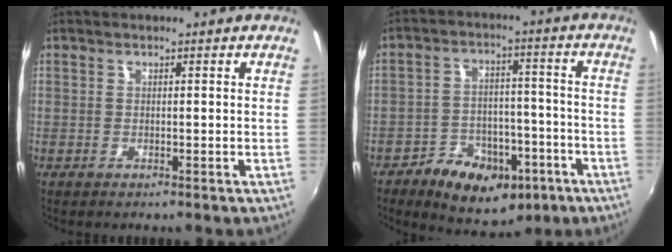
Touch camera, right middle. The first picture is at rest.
{"total": 14.7, "force": [-8.3, 9.1, 8.1], "torque": [-0.154, 0.012, -0.110]}